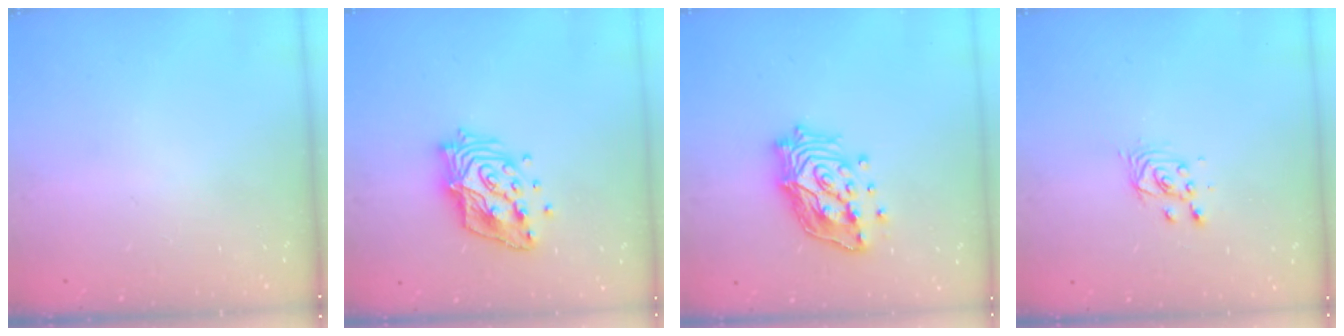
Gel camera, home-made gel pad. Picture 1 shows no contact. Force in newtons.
{"total": 15.5, "press": 15.5, "slide": 1.2}
{"total": 16.9, "press": 16.7, "slide": 2.7}
{"total": 3.1, "press": 3.1, "slide": 0.2}